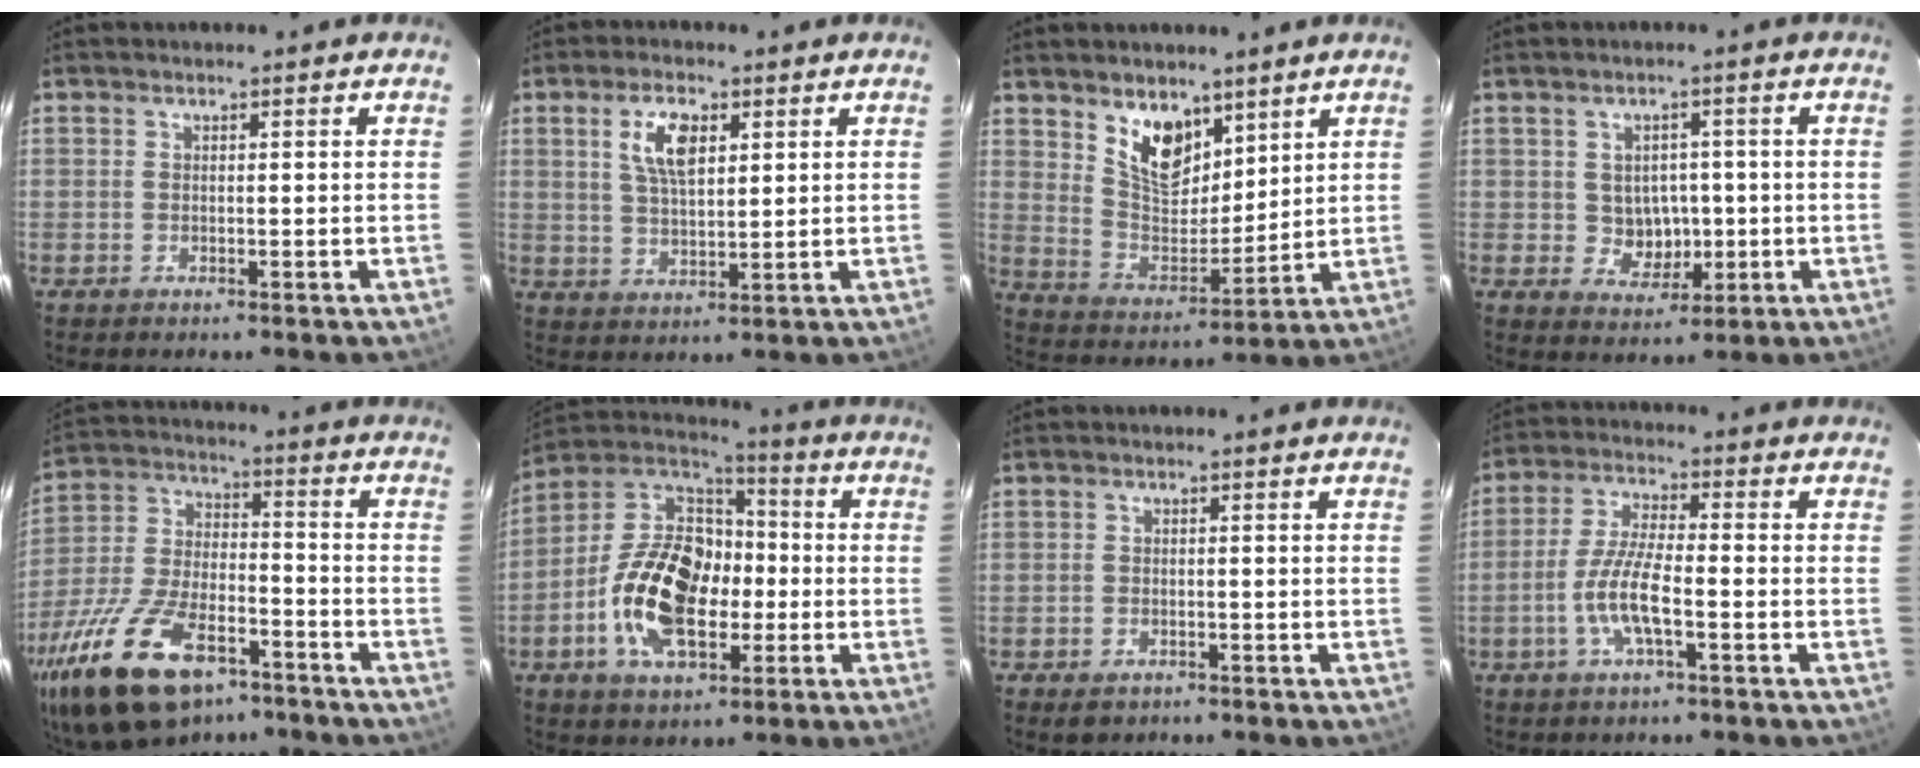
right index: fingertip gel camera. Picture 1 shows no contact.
{"total": 7.1, "force": [2.8, 3.2, 5.7], "torque": [-0.105, 0.008, 0.055]}
{"total": 10.8, "force": [6.8, 5.8, 5.9], "torque": [-0.100, -0.005, 0.136]}
{"total": 5.5, "force": [-0.1, 5.1, 2.2], "torque": [-0.043, 0.009, 0.011]}
{"total": 24.5, "force": [-15.1, 11.3, 15.6], "torque": [-0.324, -0.021, -0.255]}
{"total": 19.0, "force": [-4.2, 11.6, 14.5], "torque": [-0.294, 0.017, -0.075]}
{"total": 2.4, "force": [-1.5, 1.7, 0.8], "torque": [-0.018, -0.001, -0.019]}
{"total": 8.6, "force": [-3.0, 1.9, 7.8], "torque": [-0.162, 0.000, -0.060]}